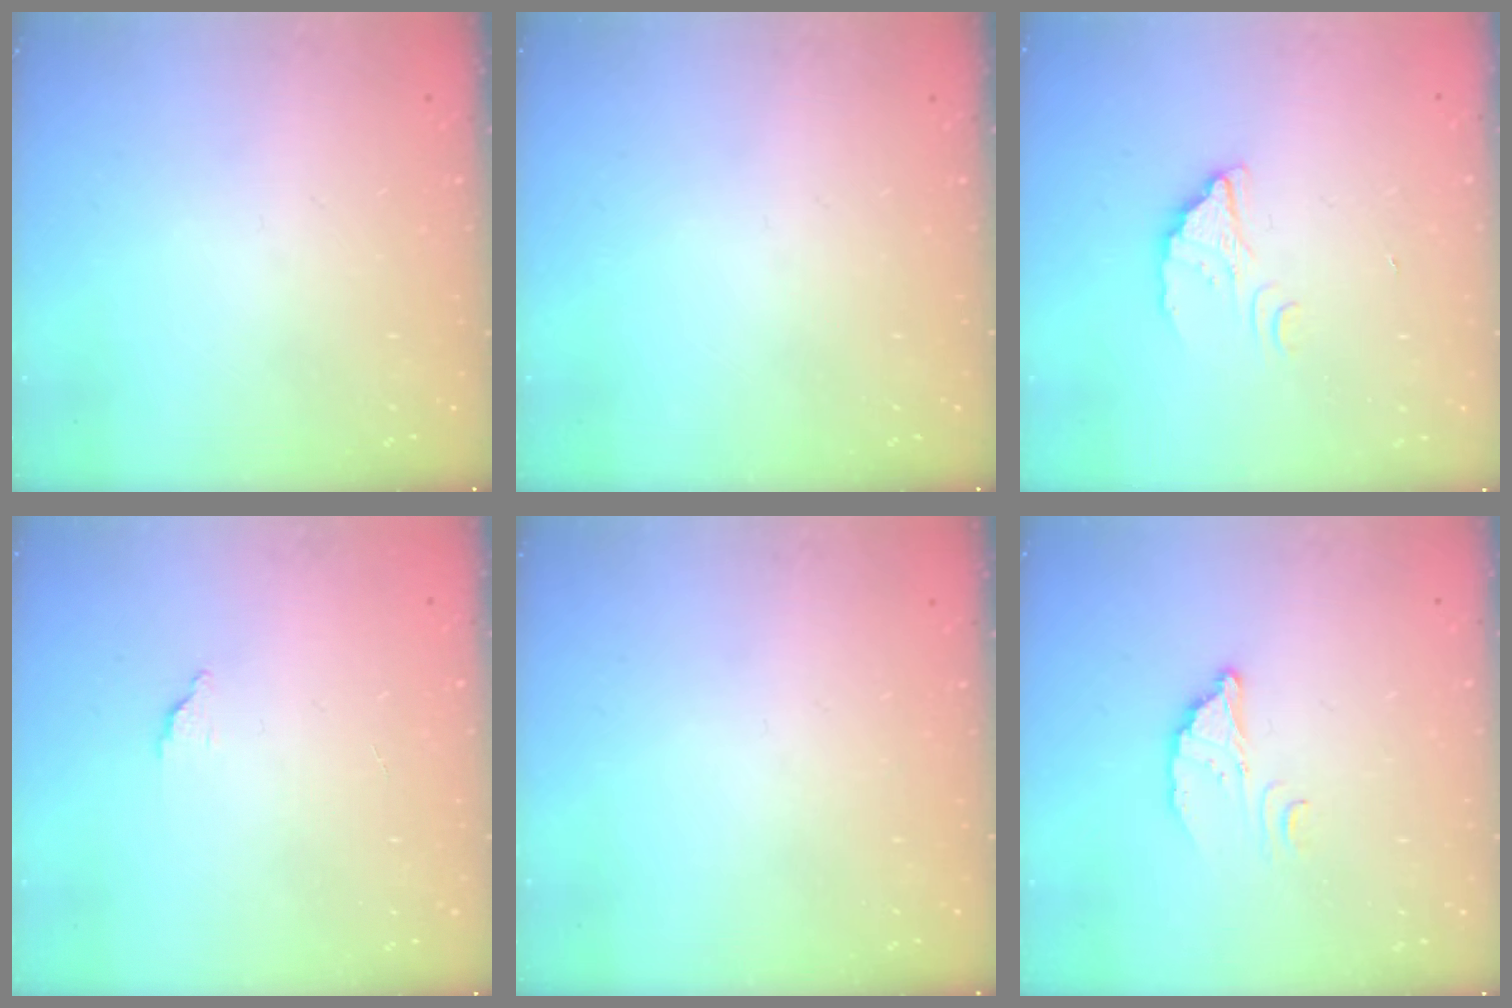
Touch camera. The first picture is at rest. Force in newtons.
{"total": 0.0}
{"total": 2.2, "press": 2.2, "slide": 0.2}
{"total": 1.4, "press": 1.4, "slide": 0.1}
{"total": 0.0}
{"total": 3.7, "press": 3.7, "slide": 0.3}